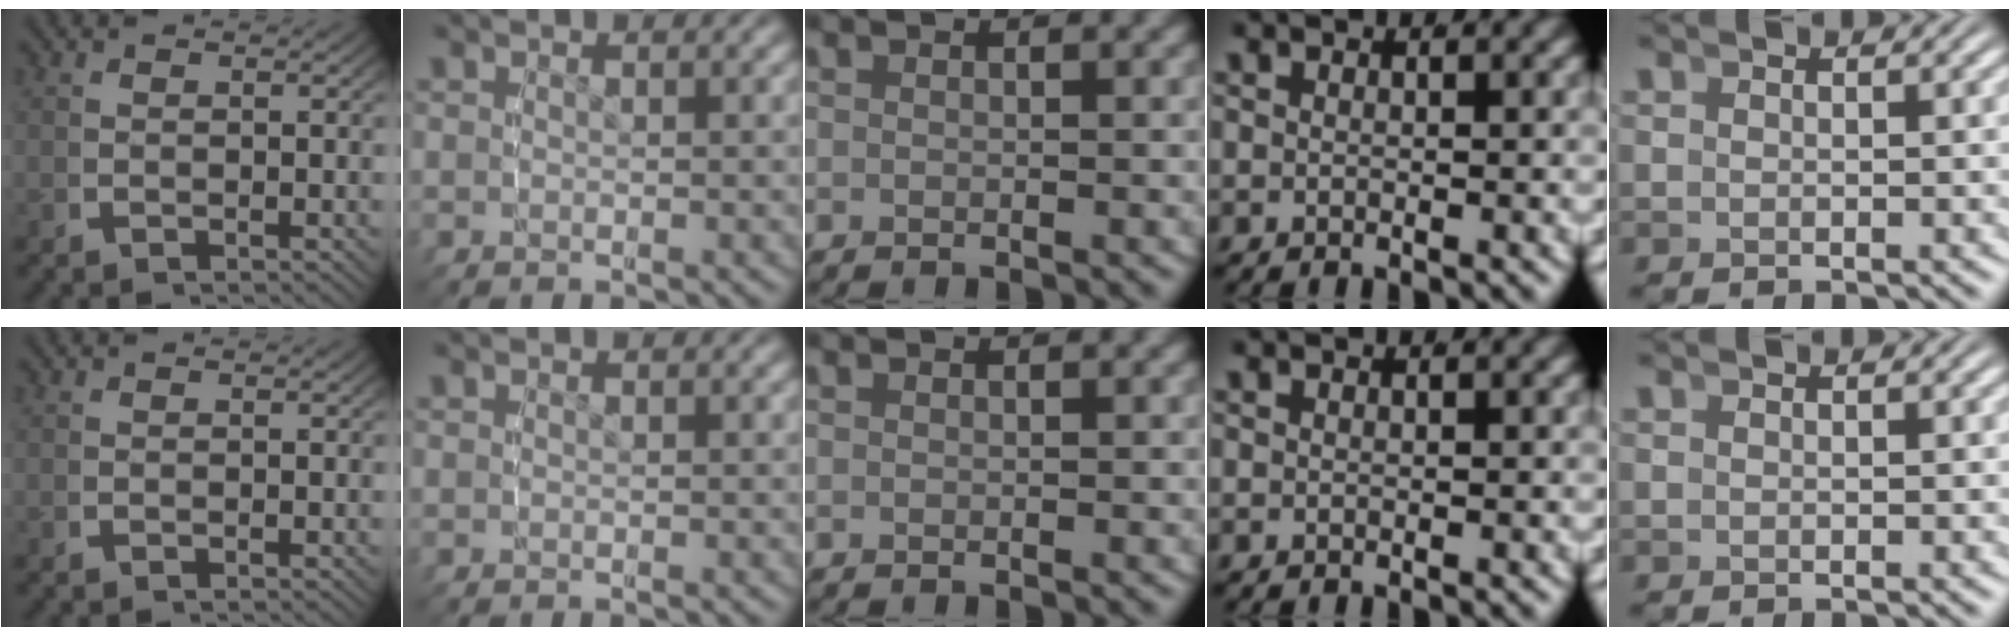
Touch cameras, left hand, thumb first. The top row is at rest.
{}